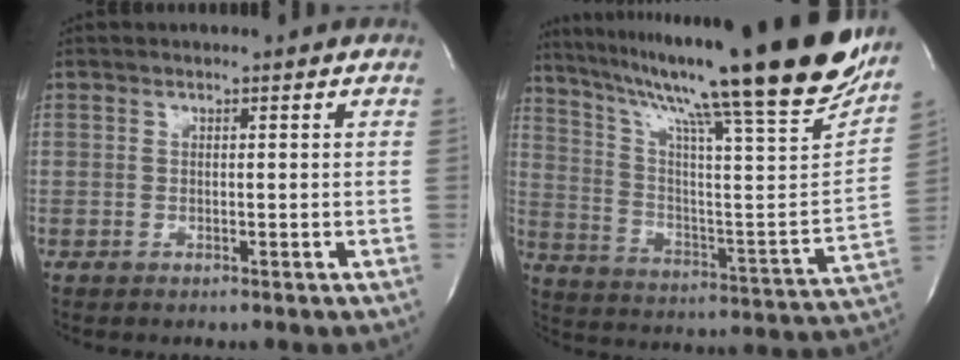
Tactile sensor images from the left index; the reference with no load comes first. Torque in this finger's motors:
{"motor_torque": [0.38, -0.22, 0.82, 0.13]}